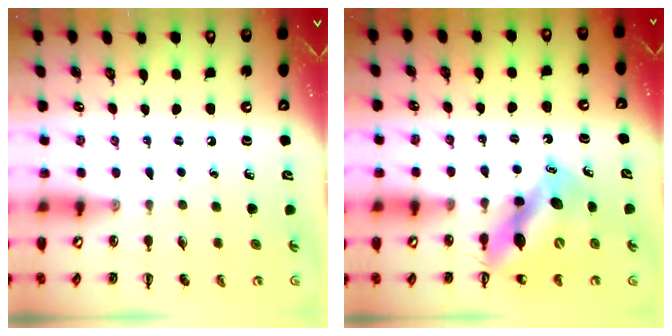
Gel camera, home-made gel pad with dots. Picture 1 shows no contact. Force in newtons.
{"total": 11.1, "press": 10.7, "slide": 2.9}